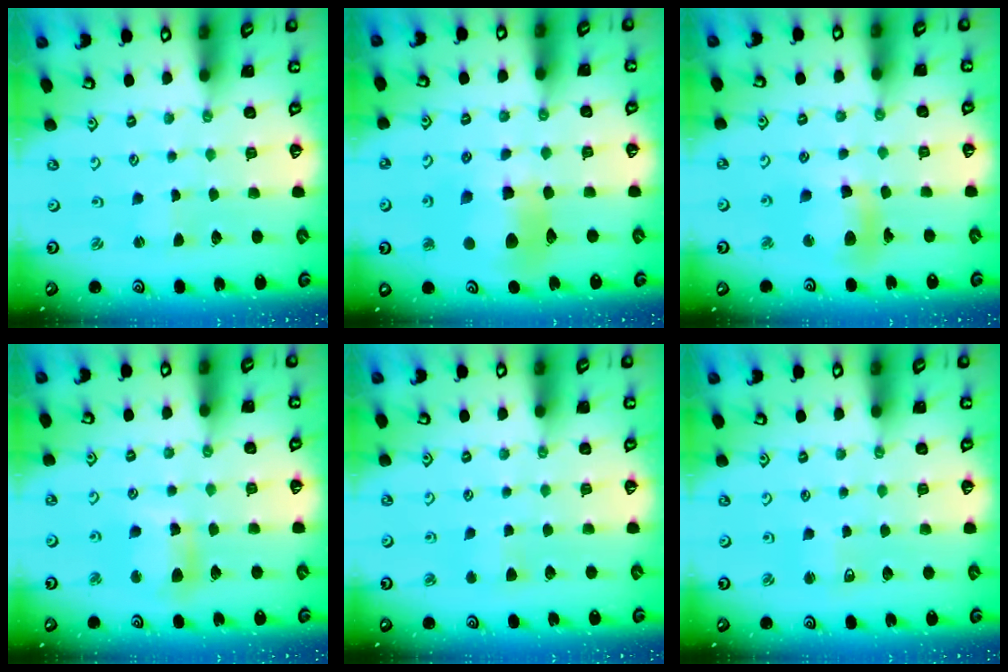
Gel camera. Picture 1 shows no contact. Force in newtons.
{"total": 13.5, "press": 13.4, "slide": 1.8}
{"total": 12.9, "press": 12.8, "slide": 1.7}
{"total": 9.9, "press": 9.8, "slide": 1.0}
{"total": 3.6, "press": 3.5, "slide": 0.5}
{"total": 3.2, "press": 3.2, "slide": 0.6}